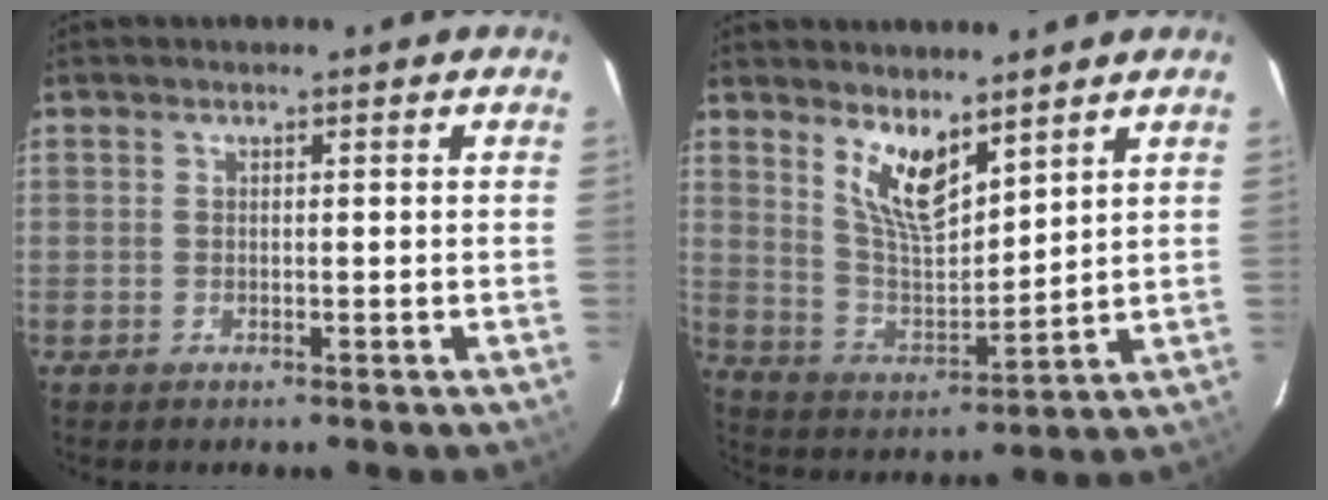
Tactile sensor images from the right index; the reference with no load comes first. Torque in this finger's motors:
{"motor_torque": [0.20, 0.37, 0.41, 0.12]}